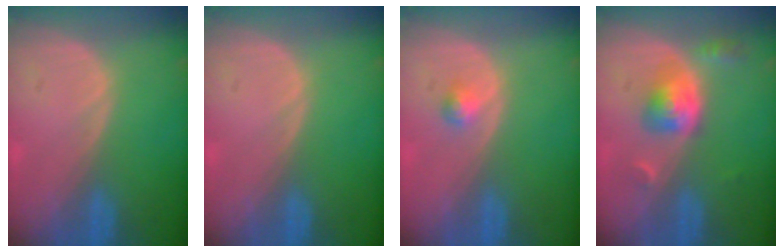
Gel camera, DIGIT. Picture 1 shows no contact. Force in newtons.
{"total": 0.0}
{"total": 1.5, "press": 1.5, "slide": 0.3}
{"total": 5.2, "press": 4.8, "slide": 2.0}